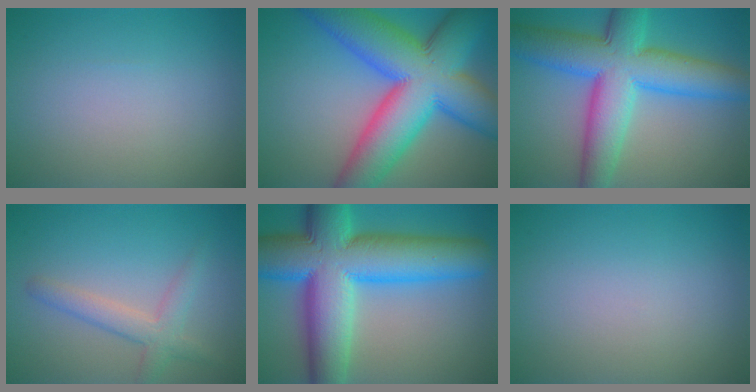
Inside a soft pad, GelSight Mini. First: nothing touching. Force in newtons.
{"total": 15.4, "press": 15.4, "slide": 0.6}
{"total": 11.1, "press": 11.1, "slide": 0.2}
{"total": 3.0, "press": 3.0, "slide": 0.1}
{"total": 15.3, "press": 15.3, "slide": 0.3}
{"total": 0.0}